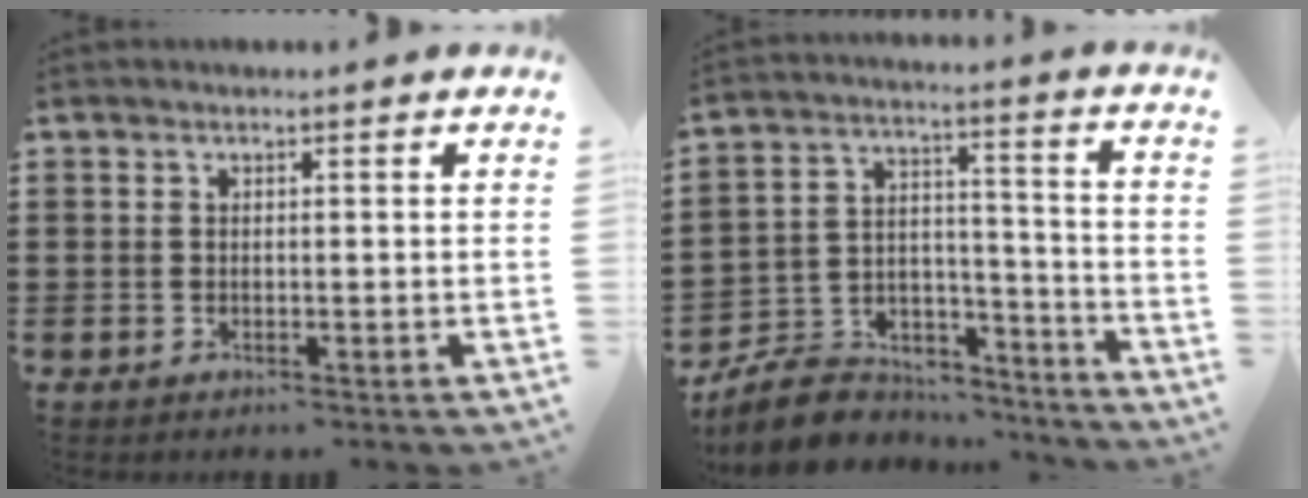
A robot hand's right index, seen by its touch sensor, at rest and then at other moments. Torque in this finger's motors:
{"motor_torque": [-0.67, 0.99, -1.06, -0.21]}